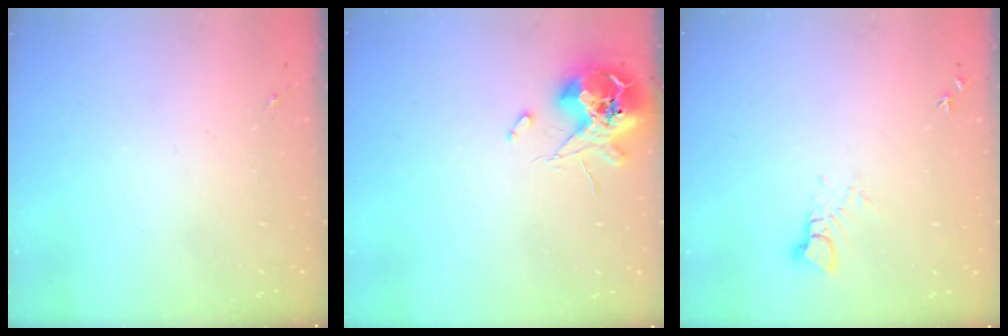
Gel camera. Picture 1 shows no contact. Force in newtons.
{"total": 12.1, "press": 12.0, "slide": 1.5}
{"total": 4.4, "press": 4.4, "slide": 0.3}